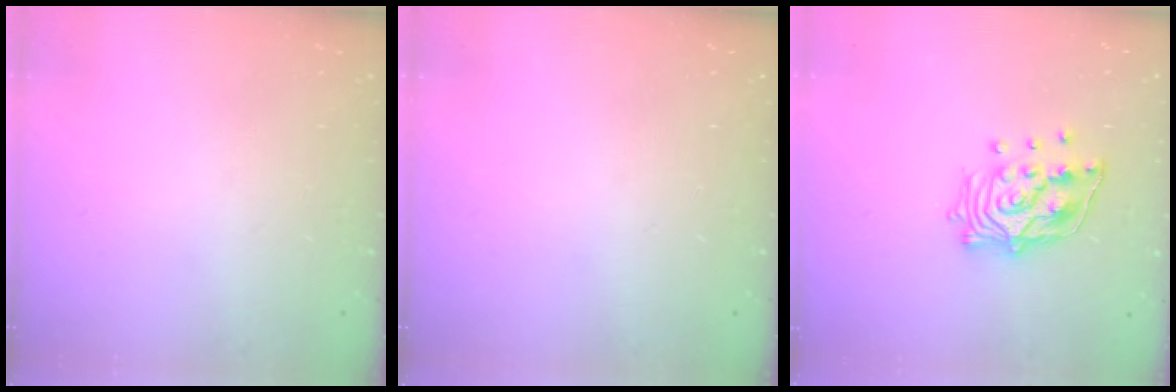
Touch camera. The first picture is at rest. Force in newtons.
{"total": 0.0}
{"total": 13.8, "press": 13.7, "slide": 1.6}